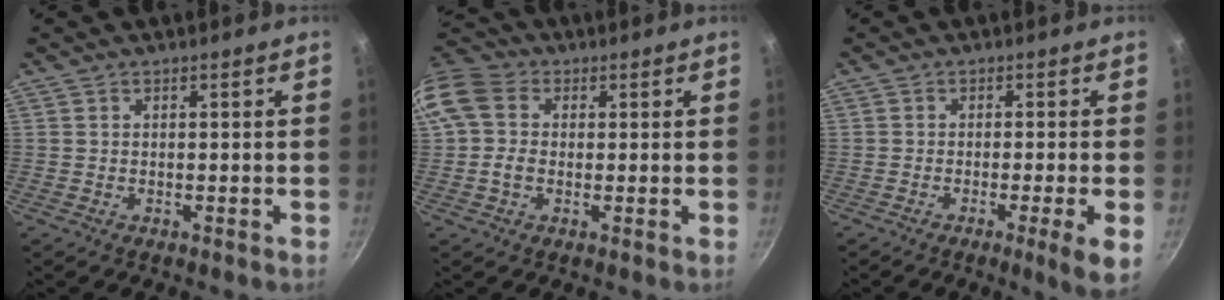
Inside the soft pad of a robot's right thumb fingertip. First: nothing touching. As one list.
[{"total": 10.9, "force": [0.7, 8.9, 6.3], "torque": [-0.129, 0.024, -0.001]}, {"total": 5.5, "force": [-1.7, 0.1, 5.2], "torque": [-0.083, 0.000, -0.026]}]